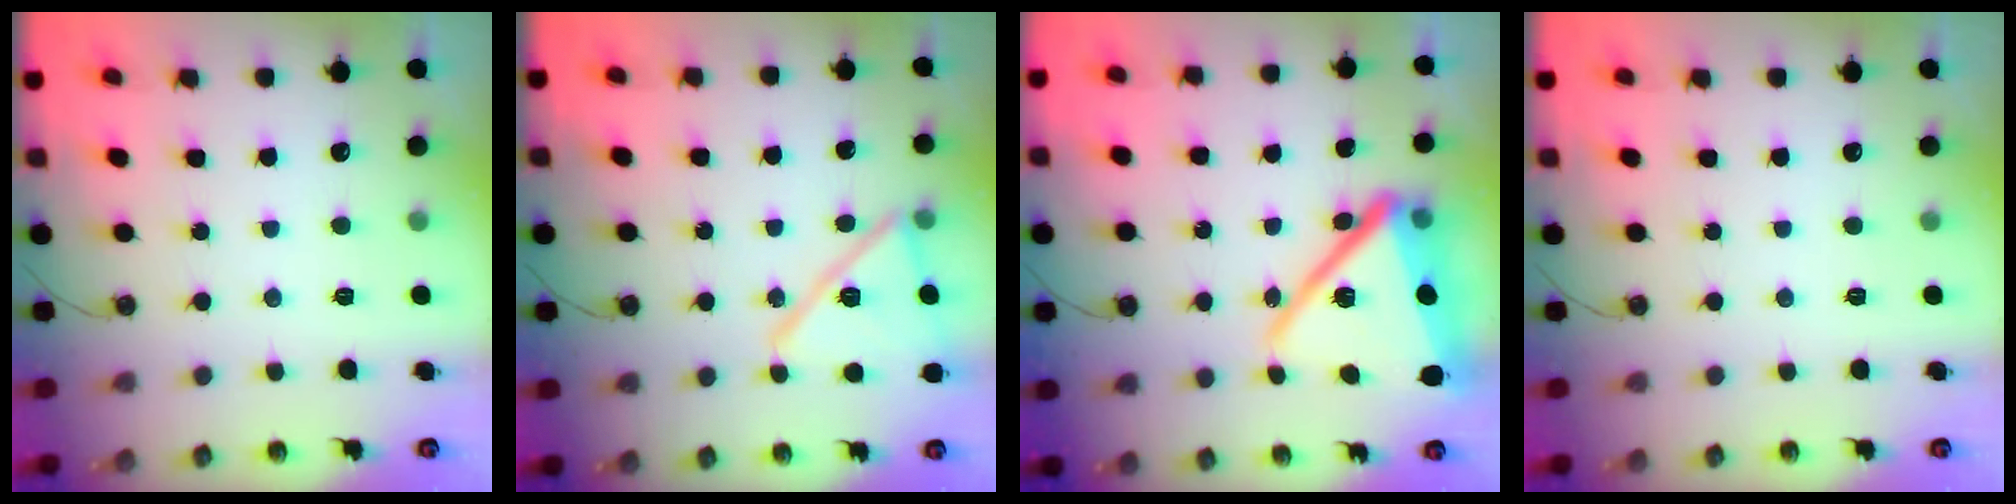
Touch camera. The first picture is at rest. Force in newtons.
{"total": 16.5, "press": 16.5, "slide": 0.6}
{"total": 22.8, "press": 22.7, "slide": 2.0}
{"total": 0.0}